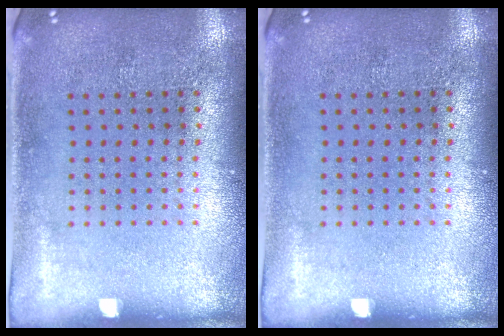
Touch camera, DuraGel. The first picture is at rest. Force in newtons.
{"total": 0.0}